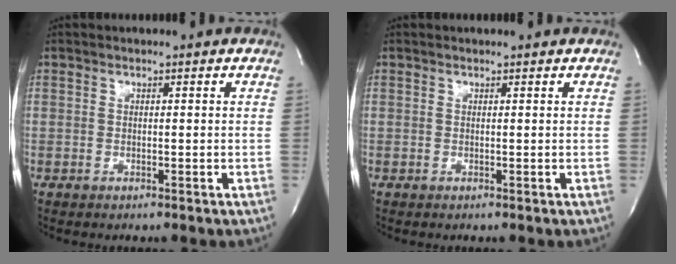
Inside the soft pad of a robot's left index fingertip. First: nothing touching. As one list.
[{"total": 0.0}]